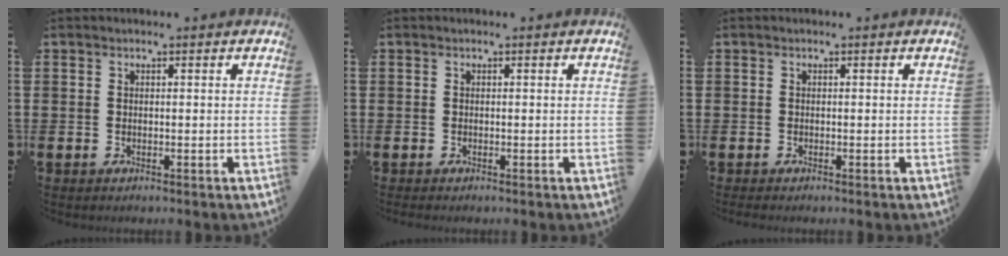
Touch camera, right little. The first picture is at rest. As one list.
[{"total": 0.0}, {"total": 0.0}]